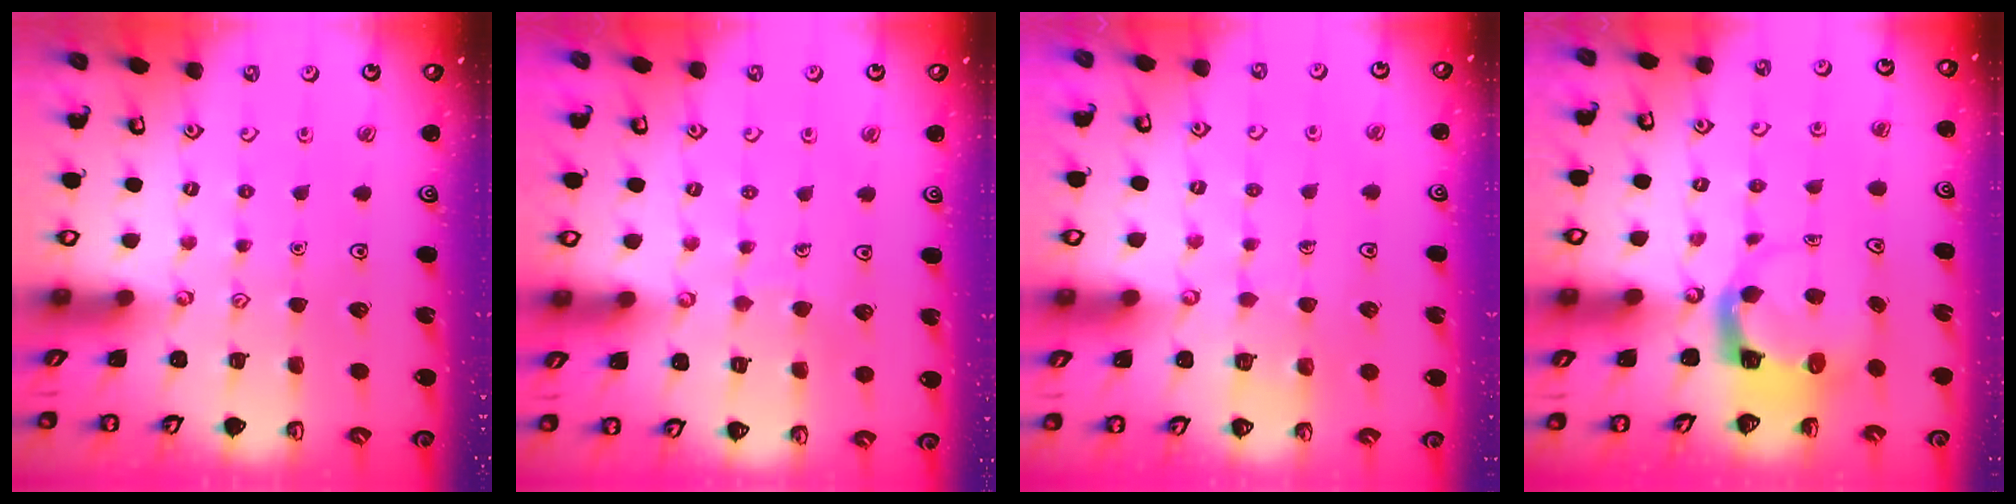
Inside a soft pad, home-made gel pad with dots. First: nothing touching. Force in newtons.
{"total": 4.0, "press": 4.0, "slide": 0.4}
{"total": 2.9, "press": 2.9, "slide": 0.2}
{"total": 3.9, "press": 3.9, "slide": 0.3}